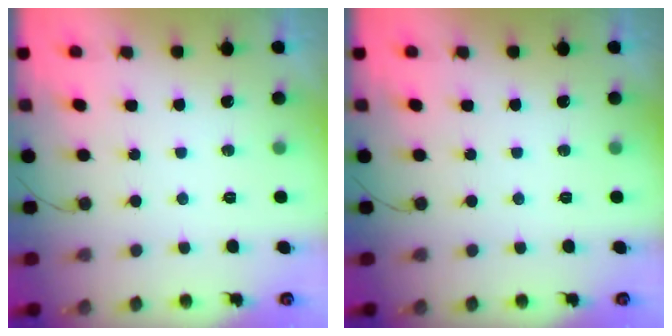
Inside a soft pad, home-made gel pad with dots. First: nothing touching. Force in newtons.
{"total": 0.0}